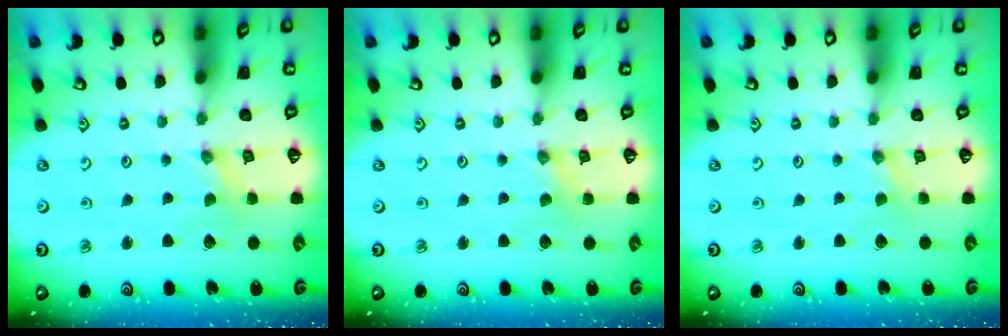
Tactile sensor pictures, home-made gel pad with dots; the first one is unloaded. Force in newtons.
{"total": 0.7, "press": 0.7, "slide": 0.2}
{"total": 0.7, "press": 0.7, "slide": 0.1}